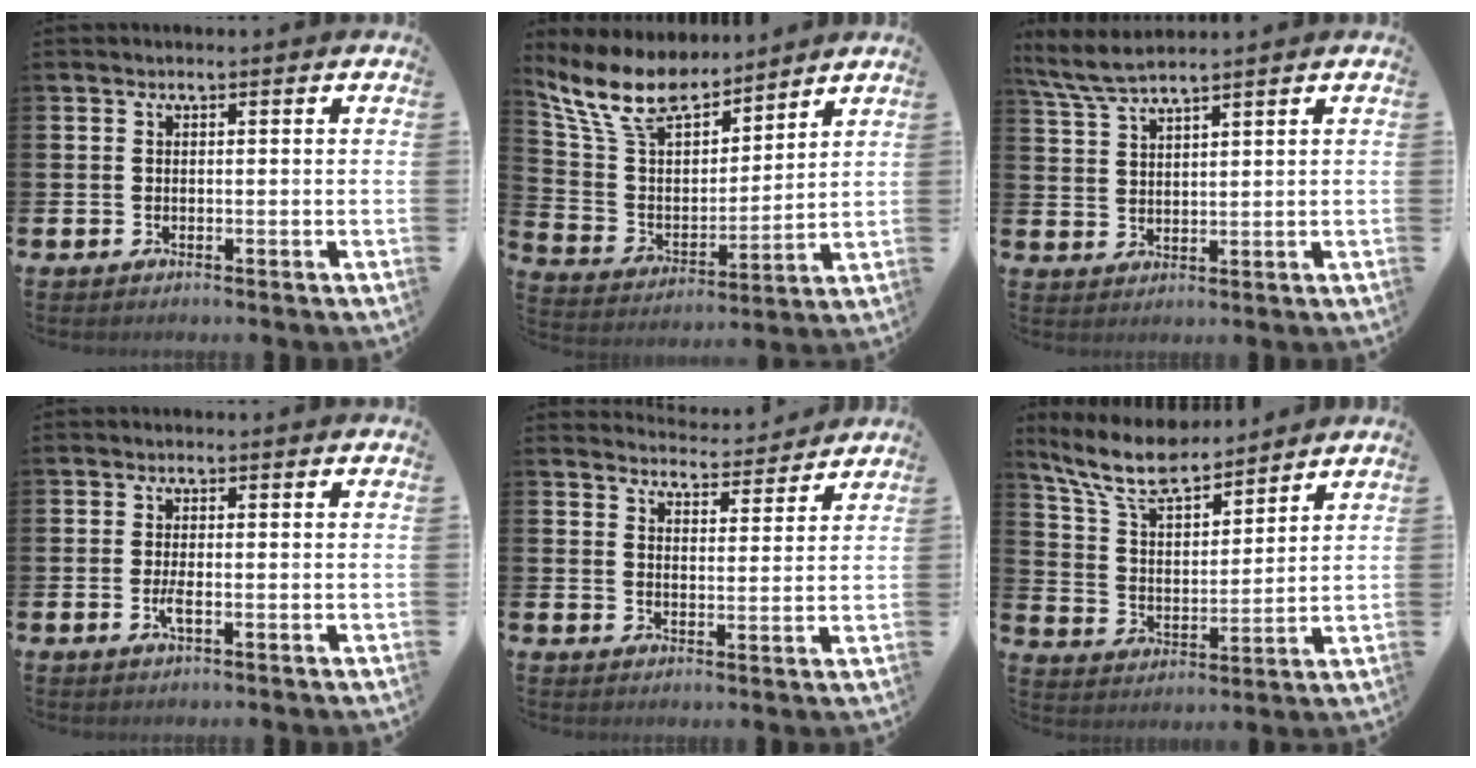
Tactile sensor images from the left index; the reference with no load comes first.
{"total": 11.5, "force": [10.0, 3.9, 4.0], "torque": [-0.133, -0.050, 0.183]}
{"total": 4.8, "force": [4.4, 0.0, 1.8], "torque": [-0.052, -0.013, 0.082]}
{"total": 1.6, "force": [-0.4, 0.3, 1.5], "torque": [-0.034, 0.002, -0.006]}
{"total": 4.3, "force": [4.3, 0.4, 0.1], "torque": [-0.013, -0.034, 0.075]}
{"total": 9.1, "force": [8.1, 2.0, 3.7], "torque": [-0.108, -0.037, 0.146]}